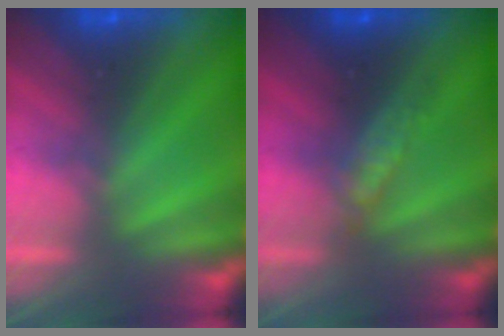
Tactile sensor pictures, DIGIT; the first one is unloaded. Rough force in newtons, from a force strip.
{"total": 2.9}